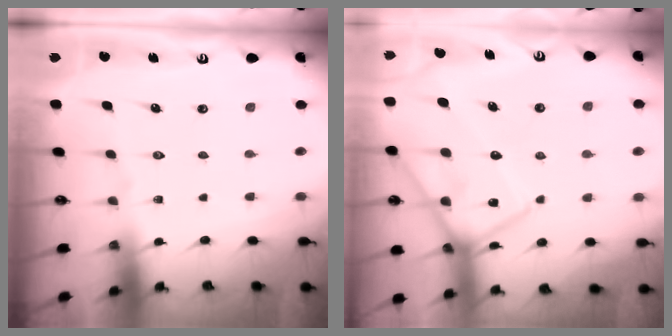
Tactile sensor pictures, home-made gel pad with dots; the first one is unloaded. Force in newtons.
{"total": 15.6, "press": 15.6, "slide": 0.9}